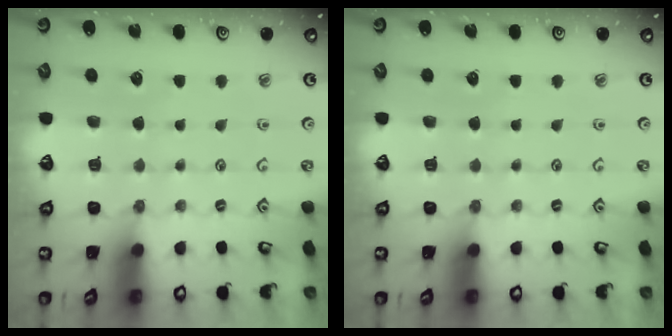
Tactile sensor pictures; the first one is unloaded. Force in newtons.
{"total": 0.0}